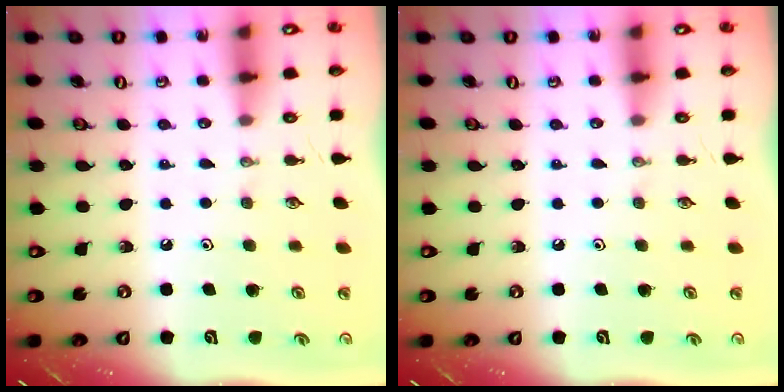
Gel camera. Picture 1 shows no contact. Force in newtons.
{"total": 0.0}